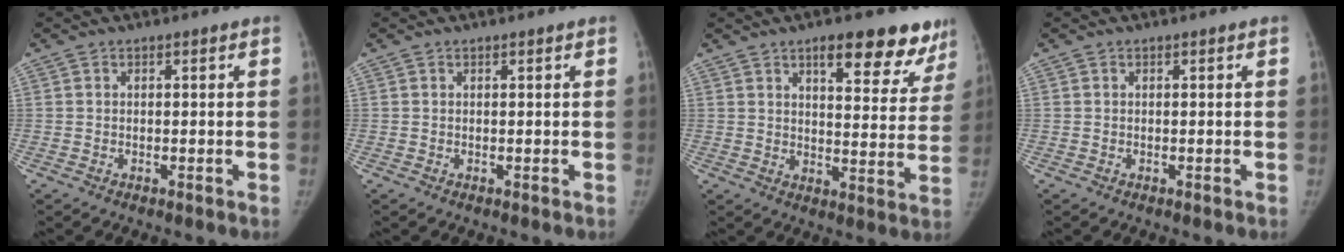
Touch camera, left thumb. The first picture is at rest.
{"total": 0.0}
{"total": 15.0, "force": [10.2, 5.7, 9.5], "torque": [-0.060, -0.049, 0.128]}
{"total": 0.0}